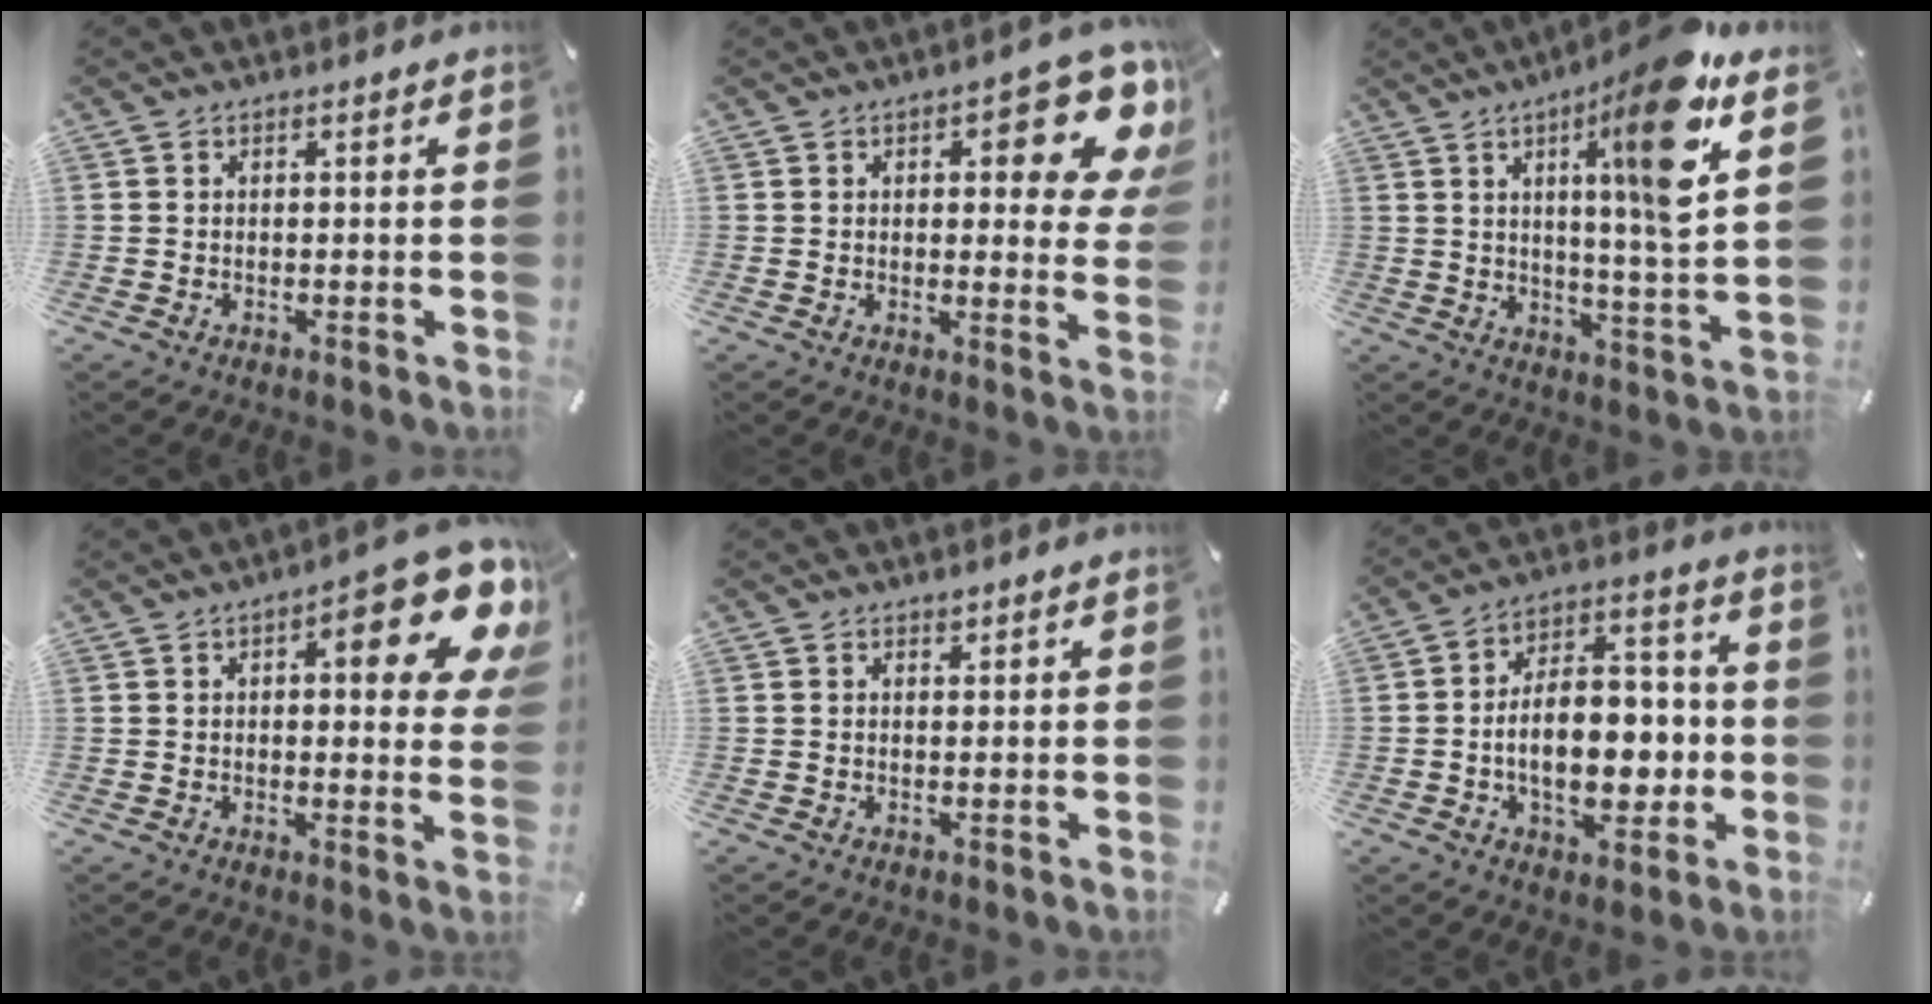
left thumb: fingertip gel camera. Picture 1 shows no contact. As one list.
[{"total": 13.8, "force": [6.0, 5.3, 11.2], "torque": [-0.134, -0.043, 0.097]}, {"total": 17.2, "force": [7.5, 1.9, 15.3], "torque": [-0.237, -0.033, 0.101]}, {"total": 16.7, "force": [7.6, 5.8, 13.7], "torque": [-0.166, -0.051, 0.116]}, {"total": 0.8, "force": [0.7, 0.4, 0.3], "torque": [-0.007, -0.002, 0.013]}, {"total": 15.3, "force": [-2.8, 9.5, 11.7], "torque": [-0.179, 0.010, -0.050]}]